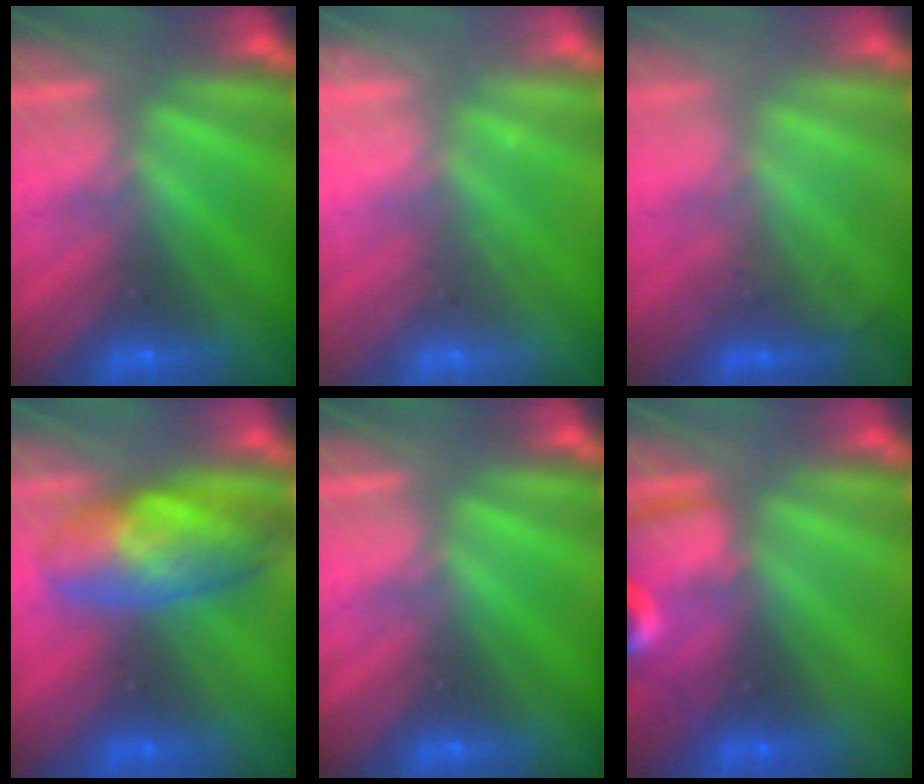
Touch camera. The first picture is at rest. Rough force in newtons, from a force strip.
{"total": 2.2}
{"total": 2.2}
{"total": 7.8}
{"total": 0.0}
{"total": 6.3}